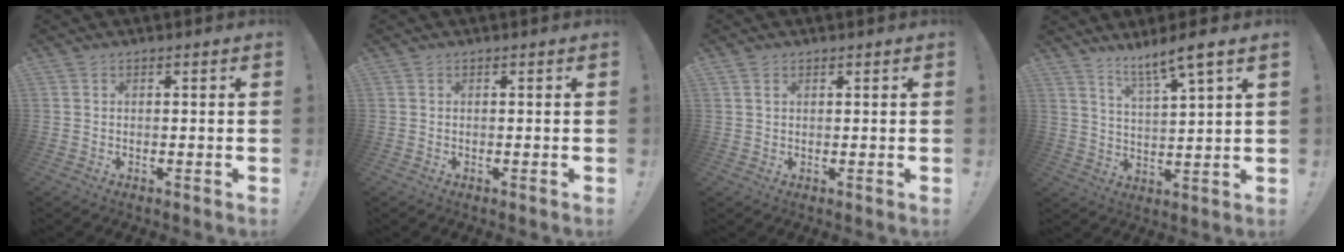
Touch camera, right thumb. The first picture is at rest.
{"total": 0.0}
{"total": 1.2, "force": [0.8, 0.7, 0.6], "torque": [-0.010, 0.001, 0.014]}
{"total": 7.7, "force": [6.2, -0.4, 4.5], "torque": [-0.074, -0.043, 0.101]}